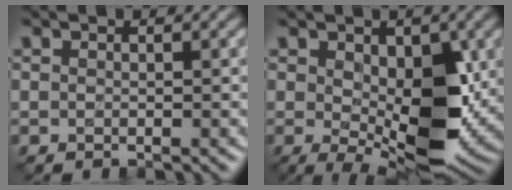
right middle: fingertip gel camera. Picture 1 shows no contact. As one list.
[{"total": 7.4, "force": [0.4, 3.6, 6.5], "torque": [-0.112, -0.007, 0.011]}]